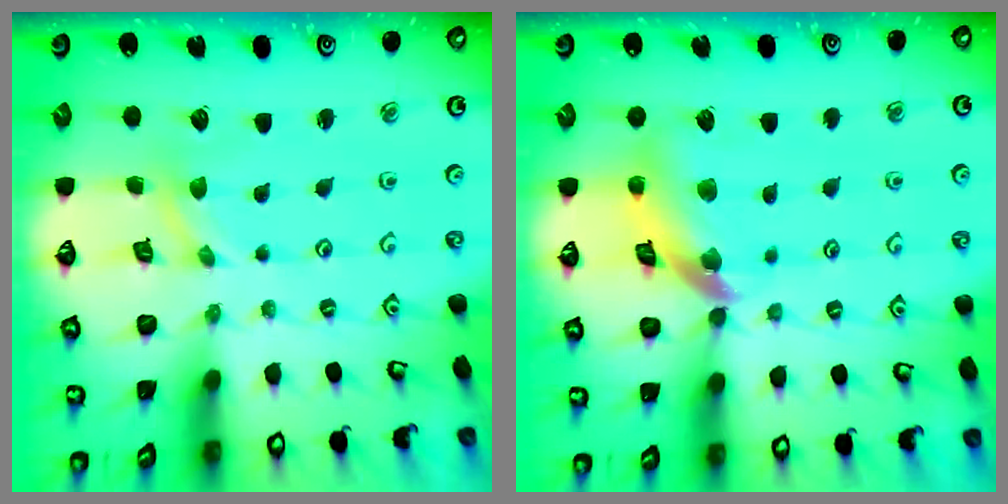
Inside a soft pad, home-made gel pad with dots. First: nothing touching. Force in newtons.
{"total": 12.7, "press": 12.6, "slide": 1.6}